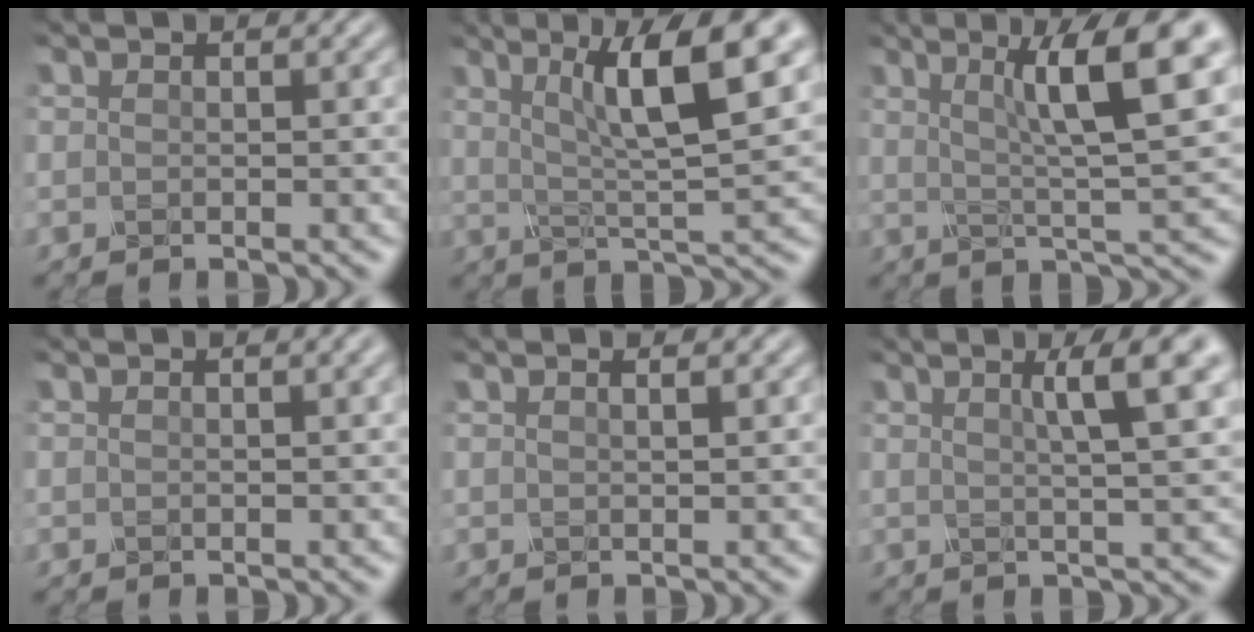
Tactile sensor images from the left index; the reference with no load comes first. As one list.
[{"total": 8.5, "force": [3.0, 1.3, 7.8], "torque": [-0.119, 0.005, 0.051]}, {"total": 8.9, "force": [3.1, 1.3, 8.3], "torque": [-0.119, 0.008, 0.051]}, {"total": 1.2, "force": [0.6, 0.2, 1.0], "torque": [-0.017, 0.003, 0.012]}, {"total": 0.8, "force": [0.5, 0.0, 0.6], "torque": [-0.007, 0.001, 0.000]}, {"total": 5.4, "force": [2.2, 0.8, 4.8], "torque": [-0.053, 0.013, 0.028]}]